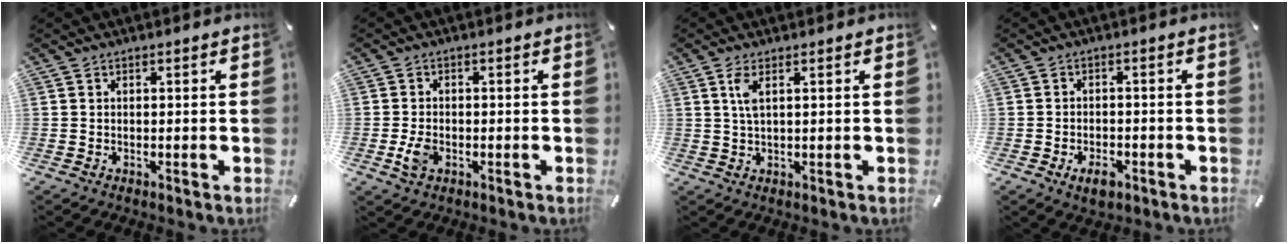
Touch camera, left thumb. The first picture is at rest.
{"total": 3.9, "force": [-1.2, 2.7, 2.6], "torque": [-0.065, 0.000, -0.024]}
{"total": 3.5, "force": [1.1, 0.9, 3.2], "torque": [-0.075, 0.003, 0.014]}
{"total": 4.2, "force": [-2.1, 2.5, 2.6], "torque": [-0.054, 0.006, -0.040]}